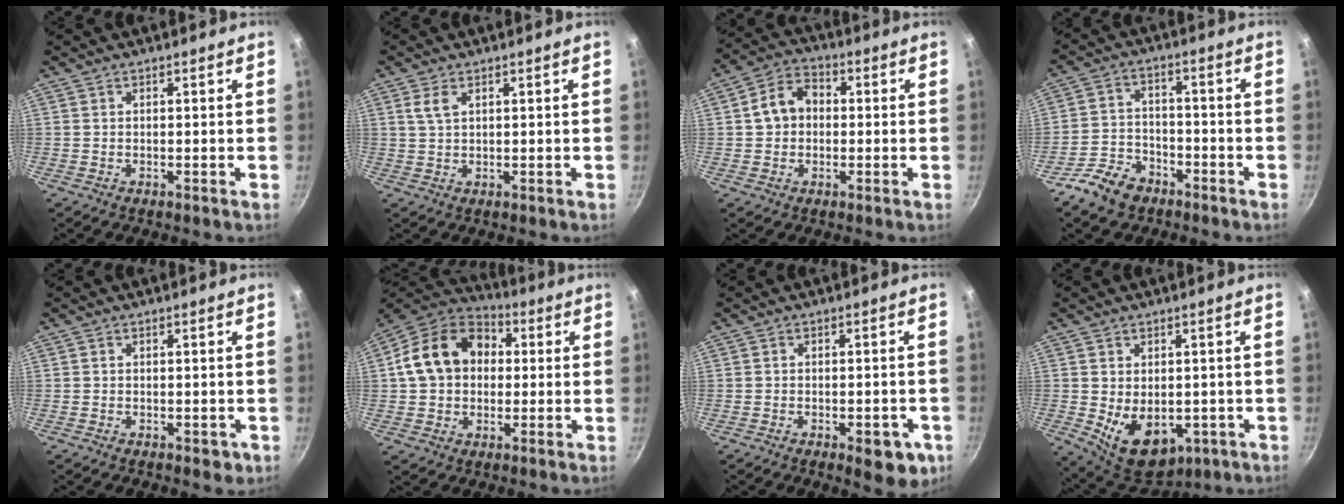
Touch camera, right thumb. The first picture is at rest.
{"total": 2.8, "force": [1.2, 1.3, 2.2], "torque": [-0.043, -0.002, 0.026]}
{"total": 8.0, "force": [0.4, 6.3, 4.9], "torque": [-0.060, 0.023, -0.005]}
{"total": 8.2, "force": [-5.5, 5.1, 3.2], "torque": [-0.048, 0.046, -0.104]}
{"total": 2.4, "force": [-1.0, 1.4, 1.6], "torque": [-0.012, 0.006, -0.009]}
{"total": 16.6, "force": [2.1, 12.9, 10.4], "torque": [-0.155, 0.036, 0.020]}
{"total": 7.5, "force": [-3.2, 3.4, 5.8], "torque": [-0.046, 0.018, -0.033]}
{"total": 11.3, "force": [-2.1, 7.7, 8.1], "torque": [-0.098, -0.012, -0.005]}